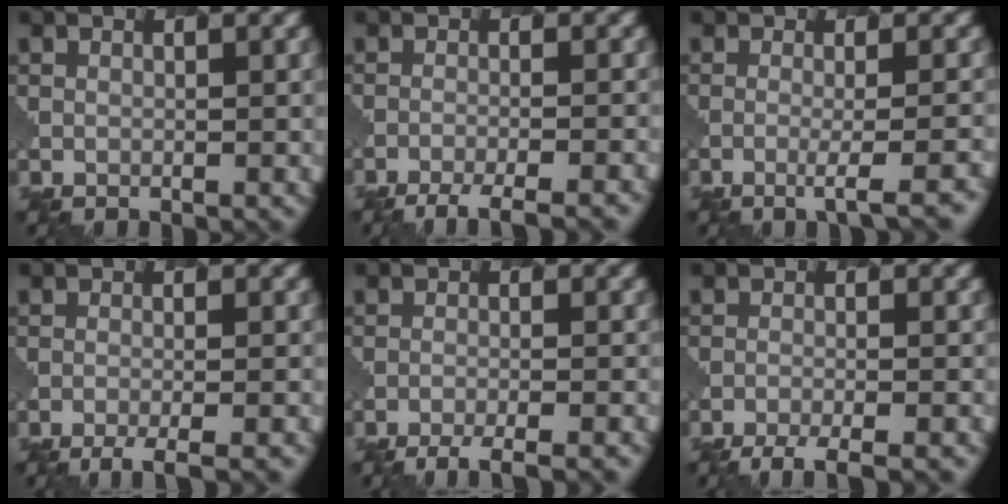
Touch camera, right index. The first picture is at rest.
{"total": 5.3, "force": [-4.5, 0.9, 2.6], "torque": [-0.034, -0.008, -0.072]}
{"total": 3.9, "force": [-1.4, 0.8, 3.5], "torque": [-0.040, 0.006, -0.027]}
{"total": 4.2, "force": [-3.1, 0.8, 2.7], "torque": [-0.030, 0.001, -0.052]}
{"total": 5.4, "force": [-4.7, 1.0, 2.4], "torque": [-0.029, -0.005, -0.071]}
{"total": 5.1, "force": [-4.4, 0.9, 2.5], "torque": [-0.035, -0.011, -0.073]}